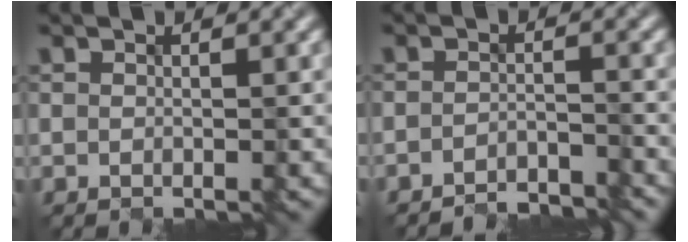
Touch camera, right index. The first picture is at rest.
{"total": 2.6, "force": [-2.6, 0.0, 0.0], "torque": [0.009, 0.001, -0.049]}